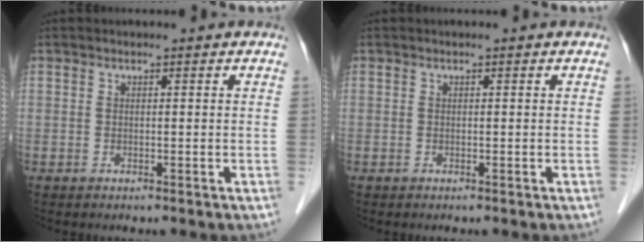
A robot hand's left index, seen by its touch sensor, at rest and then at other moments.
{"total": 0.0}